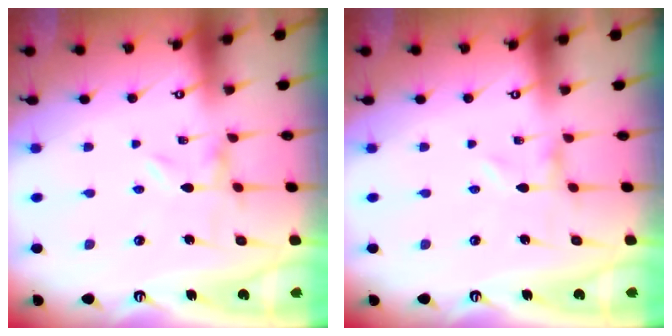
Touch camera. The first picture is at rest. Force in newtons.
{"total": 0.0}